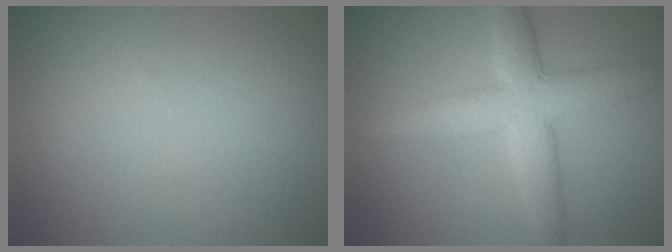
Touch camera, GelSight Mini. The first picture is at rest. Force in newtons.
{"total": 6.4, "press": 6.4, "slide": 0.2}